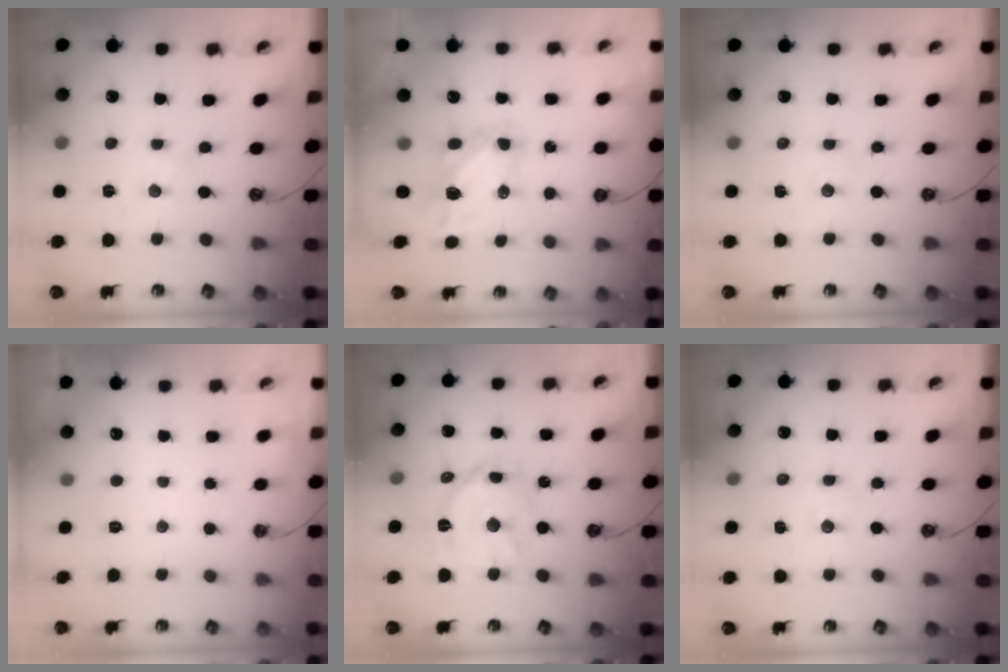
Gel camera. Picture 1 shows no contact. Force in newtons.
{"total": 6.1, "press": 6.0, "slide": 0.8}
{"total": 2.7, "press": 2.7, "slide": 0.4}
{"total": 0.0}
{"total": 14.7, "press": 14.6, "slide": 1.3}
{"total": 2.1, "press": 2.0, "slide": 0.3}